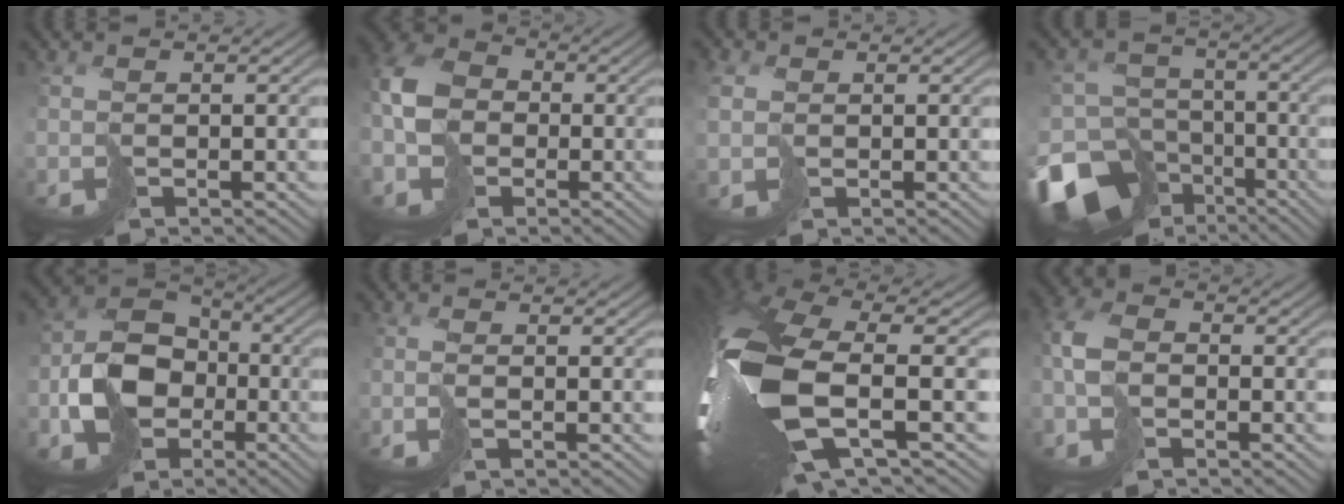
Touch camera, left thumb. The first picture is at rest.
{"total": 8.6, "force": [-2.0, 6.9, 4.7], "torque": [-0.139, -0.016, -0.042]}
{"total": 2.0, "force": [0.7, 1.7, 0.8], "torque": [-0.033, -0.001, 0.018]}
{"total": 17.2, "force": [-10.4, 12.5, 5.5], "torque": [-0.164, -0.057, -0.151]}
{"total": 9.8, "force": [-3.4, 7.6, 5.1], "torque": [-0.110, -0.019, -0.071]}
{"total": 1.6, "force": [-0.8, 0.4, 1.4], "torque": [-0.030, -0.001, -0.021]}
{"total": 16.4, "force": [-0.9, 7.3, 14.7], "torque": [-0.352, -0.041, 0.022]}
{"total": 4.8, "force": [-1.4, 3.2, 3.4], "torque": [-0.094, 0.000, -0.035]}